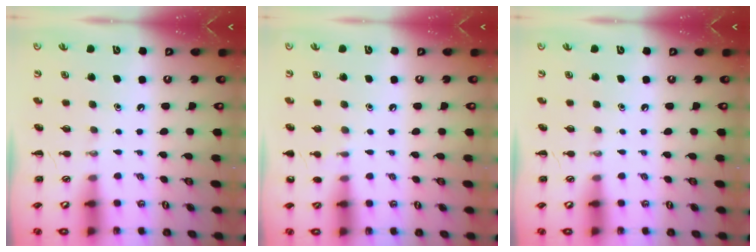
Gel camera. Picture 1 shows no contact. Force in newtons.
{"total": 5.3, "press": 5.1, "slide": 1.5}
{"total": 0.0}